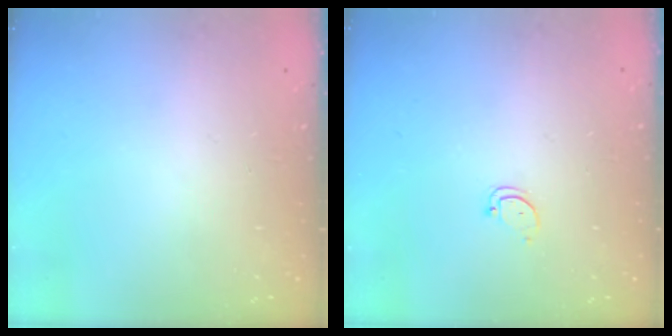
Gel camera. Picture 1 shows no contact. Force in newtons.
{"total": 2.9, "press": 2.9, "slide": 0.2}